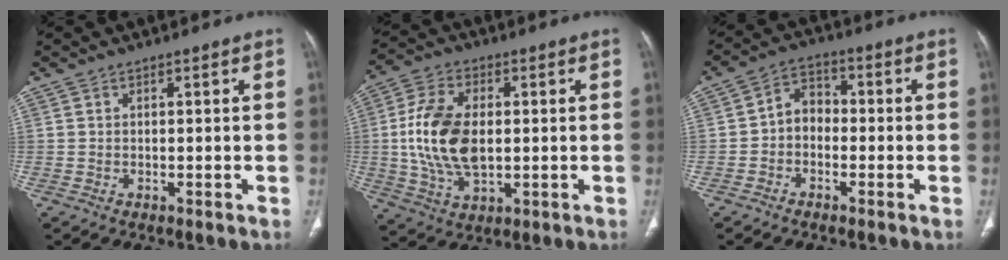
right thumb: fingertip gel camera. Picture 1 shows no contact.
{"total": 14.3, "force": [0.4, 8.4, 11.6], "torque": [-0.228, 0.001, 0.010]}
{"total": 5.4, "force": [-1.2, 4.2, 3.1], "torque": [-0.030, 0.025, -0.036]}